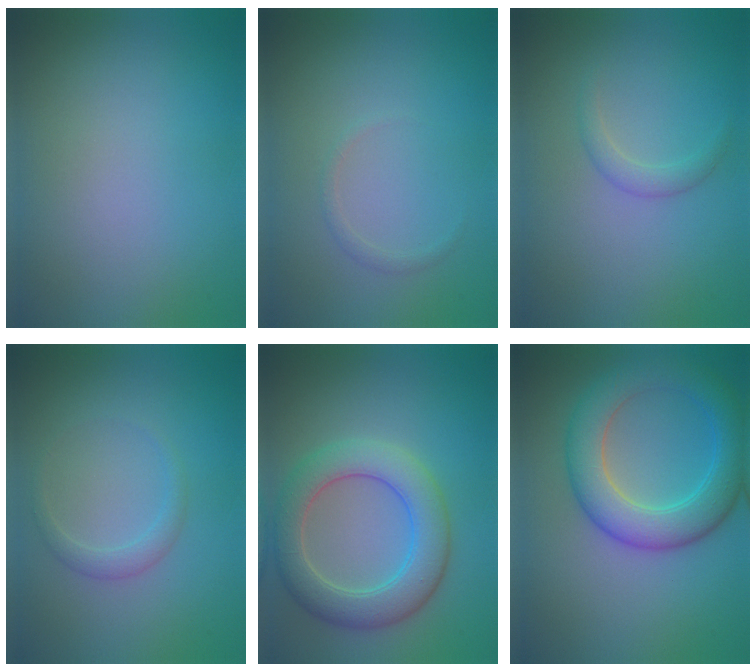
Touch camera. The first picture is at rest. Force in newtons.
{"total": 0.7, "press": 0.7, "slide": 0.1}
{"total": 1.3, "press": 1.3, "slide": 0.1}
{"total": 1.4, "press": 1.4, "slide": 0.0}
{"total": 5.8, "press": 5.8, "slide": 0.2}
{"total": 6.3, "press": 6.3, "slide": 0.3}